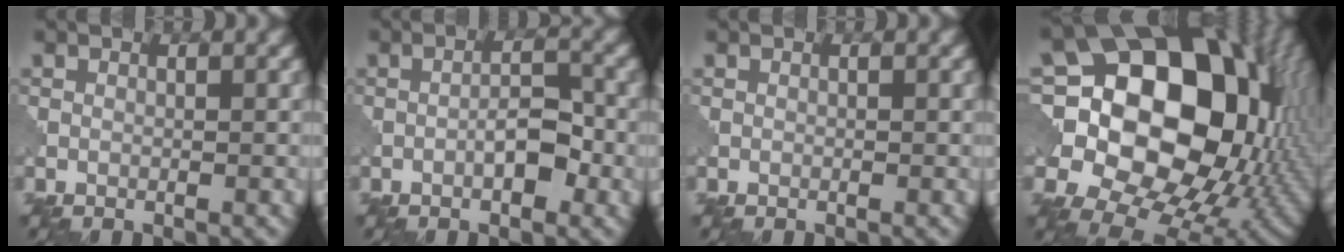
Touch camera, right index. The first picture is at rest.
{"total": 2.8, "force": [-1.1, 1.0, 2.4], "torque": [-0.037, 0.008, -0.021]}
{"total": 0.0}
{"total": 19.9, "force": [2.6, 14.8, 13.0], "torque": [-0.215, 0.016, 0.059]}